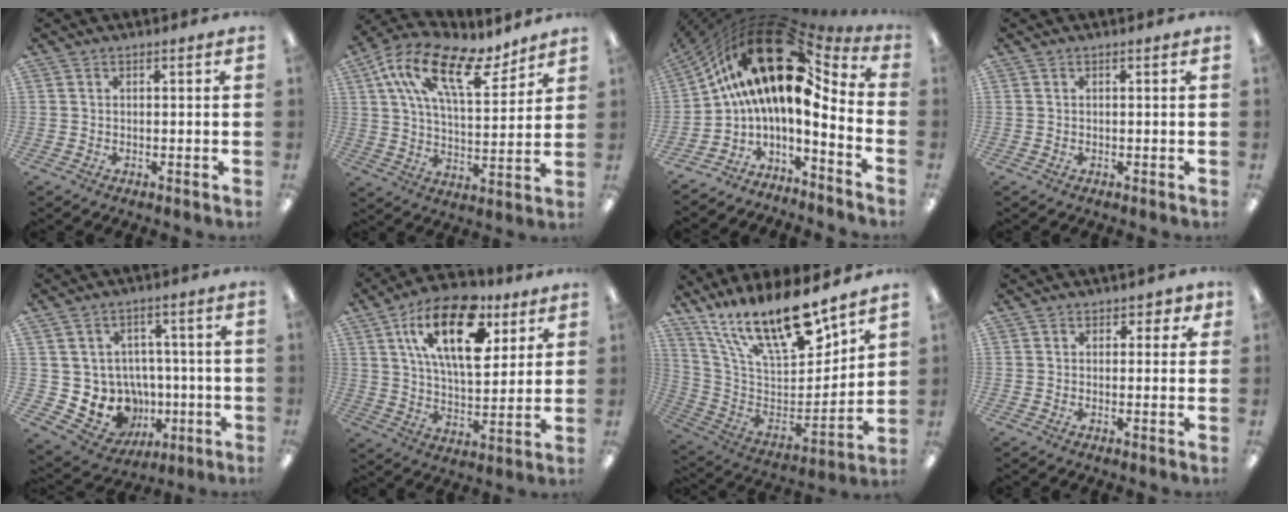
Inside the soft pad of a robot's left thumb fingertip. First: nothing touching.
{"total": 18.8, "force": [11.2, 7.9, 12.9], "torque": [-0.222, -0.050, 0.194]}
{"total": 21.2, "force": [9.2, 7.5, 17.6], "torque": [-0.333, -0.065, 0.151]}
{"total": 0.0}
{"total": 10.6, "force": [-2.1, 10.0, 2.8], "torque": [-0.063, 0.004, -0.003]}
{"total": 21.1, "force": [10.6, 10.3, 15.1], "torque": [-0.253, -0.030, 0.176]}
{"total": 21.8, "force": [16.8, 6.7, 12.2], "torque": [-0.217, -0.115, 0.291]}
{"total": 2.3, "force": [0.8, 1.7, 1.3], "torque": [-0.011, 0.001, 0.010]}